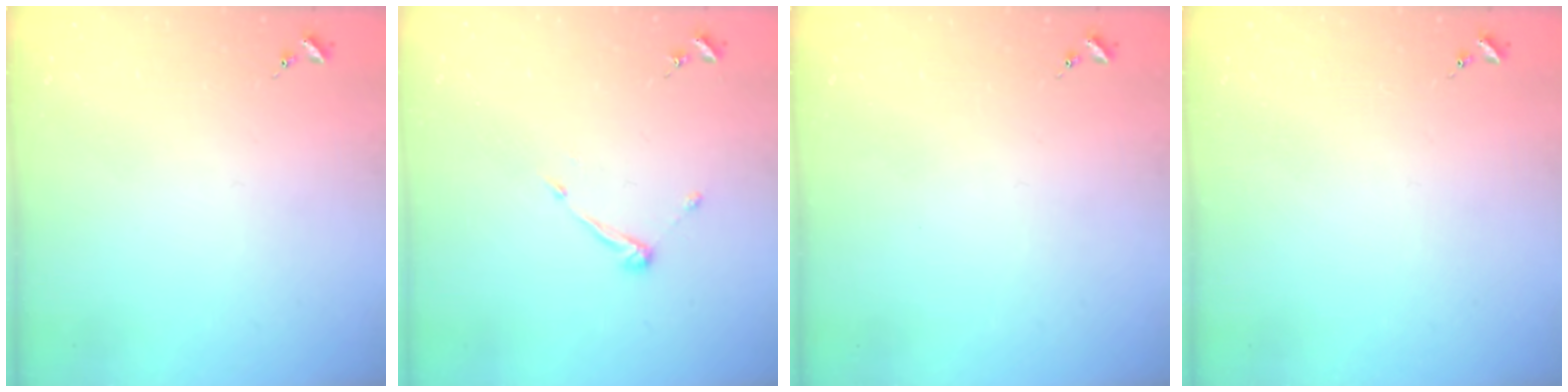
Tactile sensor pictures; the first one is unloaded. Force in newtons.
{"total": 6.6, "press": 6.6, "slide": 0.5}
{"total": 0.0}
{"total": 0.0}